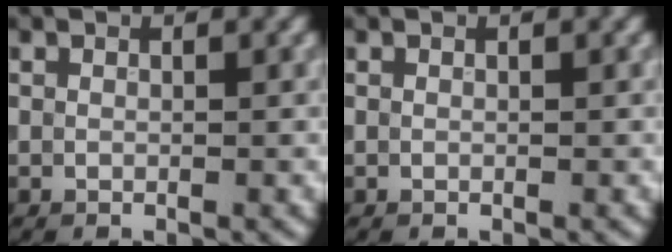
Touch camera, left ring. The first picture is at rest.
{"total": 0.0}